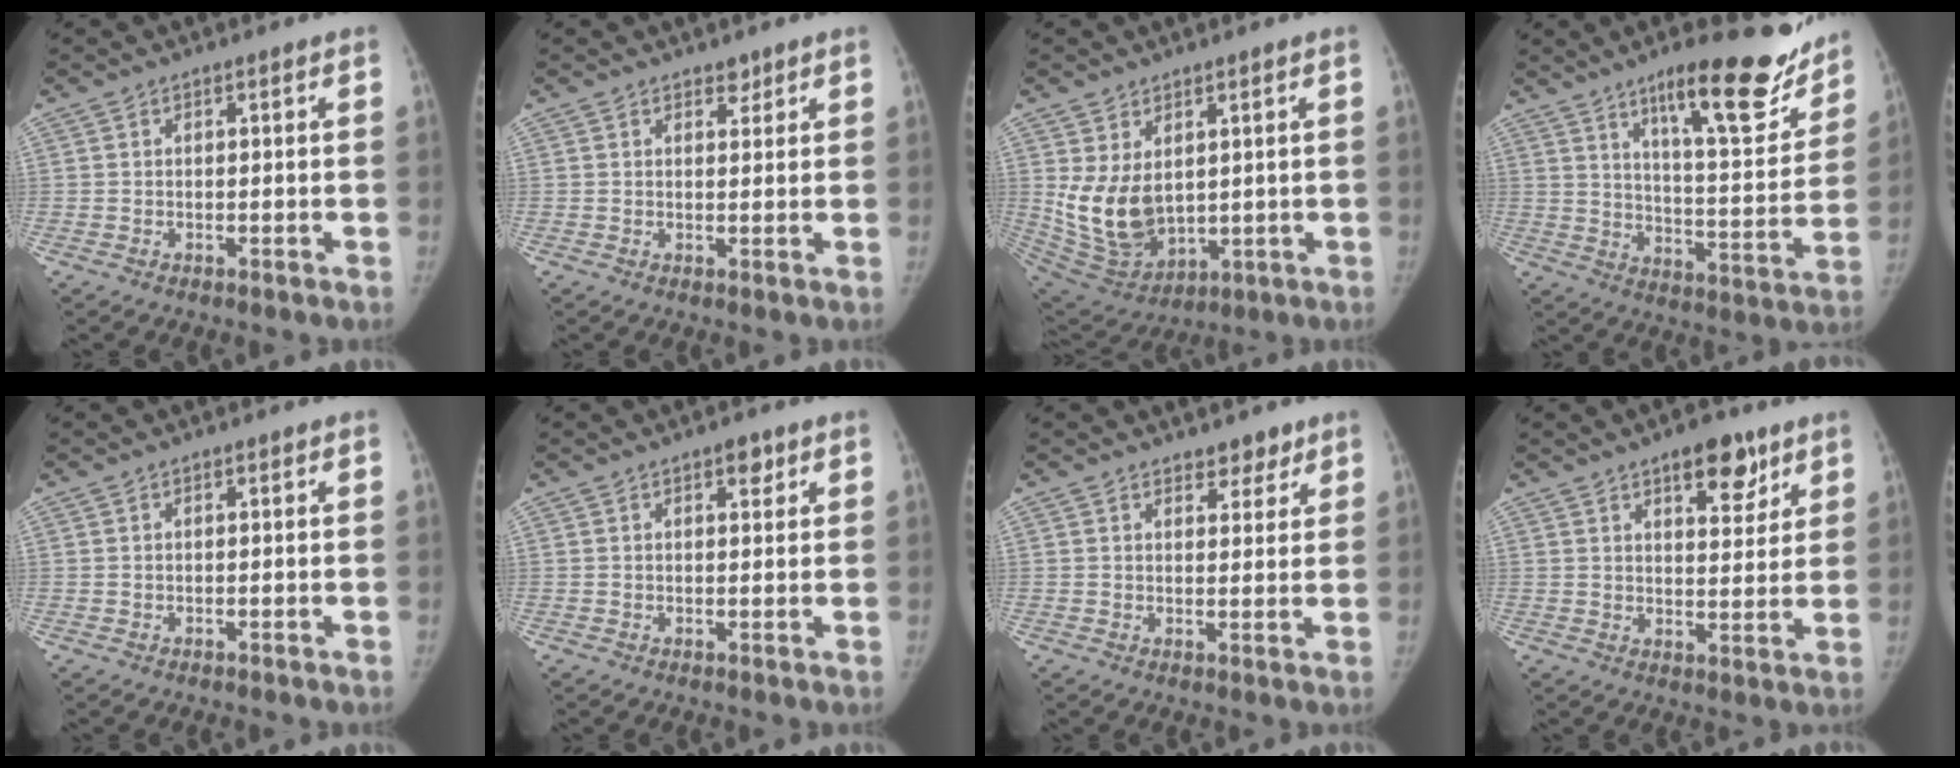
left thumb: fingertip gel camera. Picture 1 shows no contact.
{"total": 1.6, "force": [1.2, 0.9, 0.5], "torque": [0.005, -0.008, 0.016]}
{"total": 12.2, "force": [2.1, 8.2, 8.7], "torque": [-0.150, -0.020, 0.068]}
{"total": 20.5, "force": [14.0, 5.3, 14.0], "torque": [-0.154, -0.082, 0.212]}
{"total": 0.0}
{"total": 2.3, "force": [1.4, 1.1, 1.5], "torque": [-0.012, -0.005, 0.018]}
{"total": 3.5, "force": [2.8, 1.9, 1.2], "torque": [0.007, -0.018, 0.041]}
{"total": 9.1, "force": [5.6, 4.0, 5.9], "torque": [-0.054, -0.029, 0.080]}